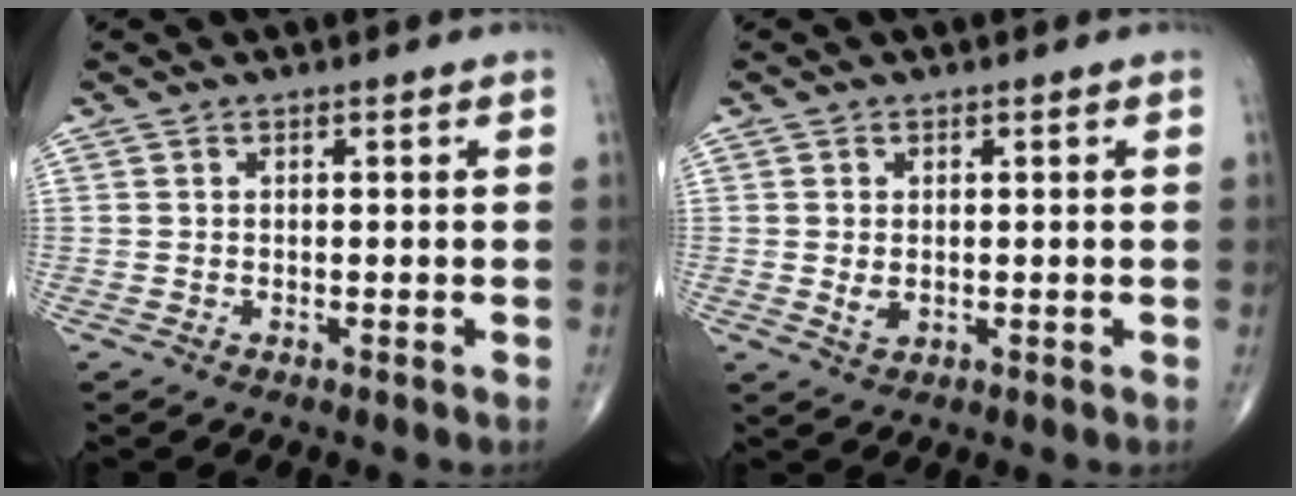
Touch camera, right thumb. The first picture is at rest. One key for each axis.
{"total": 2.1, "fx": 0.1, "fy": 1.4, "fz": 1.6, "tx": -0.029, "ty": -0.007, "tz": 0.007}